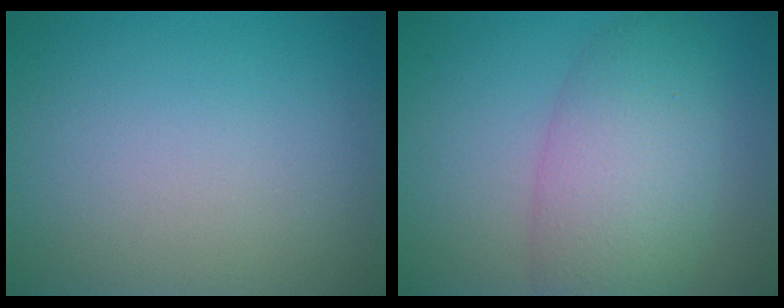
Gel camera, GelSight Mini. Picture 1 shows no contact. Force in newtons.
{"total": 6.6, "press": 6.6, "slide": 0.4}